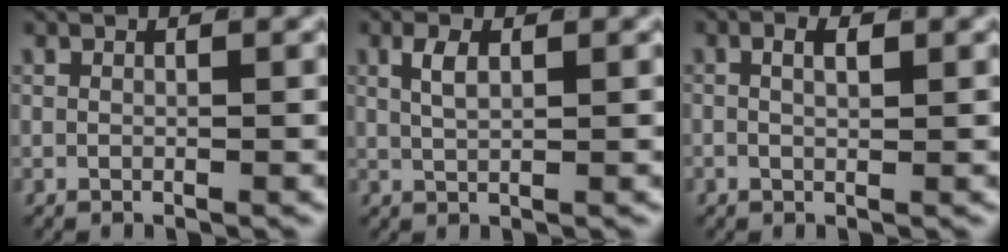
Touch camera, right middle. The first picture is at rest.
{"total": 1.9, "force": [0.8, 0.4, 1.7], "torque": [-0.032, -0.001, 0.019]}
{"total": 1.8, "force": [0.0, 0.6, 1.7], "torque": [-0.024, 0.000, -0.002]}